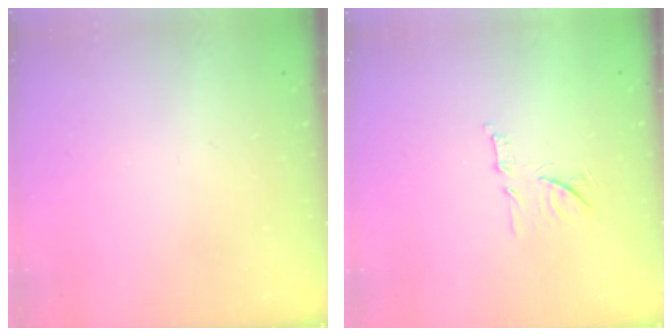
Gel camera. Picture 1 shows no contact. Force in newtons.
{"total": 9.6, "press": 9.6, "slide": 0.3}